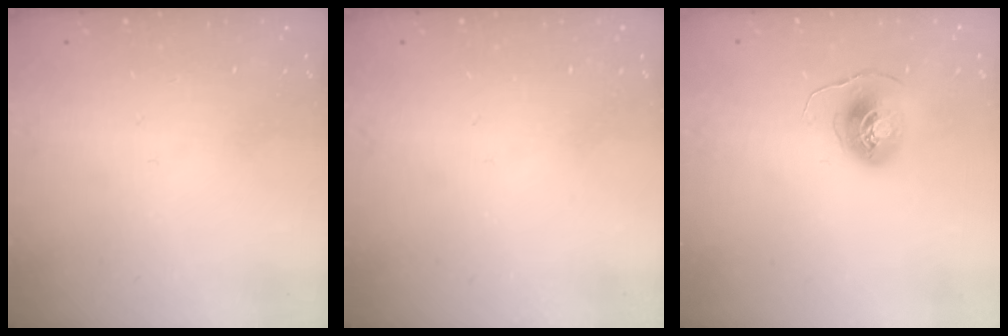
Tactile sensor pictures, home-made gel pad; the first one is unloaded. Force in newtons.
{"total": 0.0}
{"total": 7.5, "press": 7.5, "slide": 0.1}